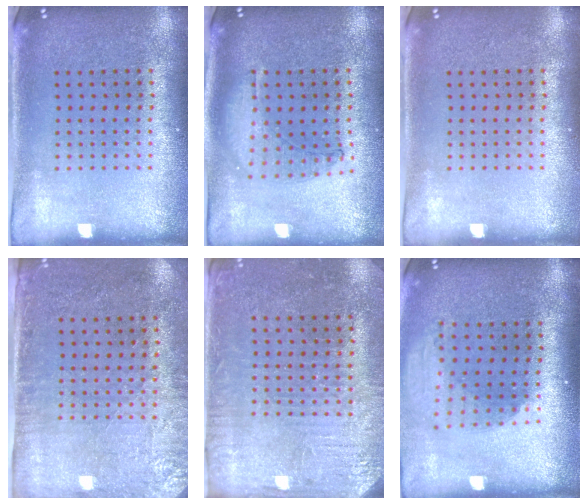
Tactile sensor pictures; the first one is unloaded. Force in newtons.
{"total": 1.0, "press": 0.9, "slide": 0.2}
{"total": 0.0}
{"total": 2.8, "press": 2.3, "slide": 1.5}
{"total": 3.1, "press": 3.0, "slide": 0.9}
{"total": 1.9, "press": 1.5, "slide": 1.2}